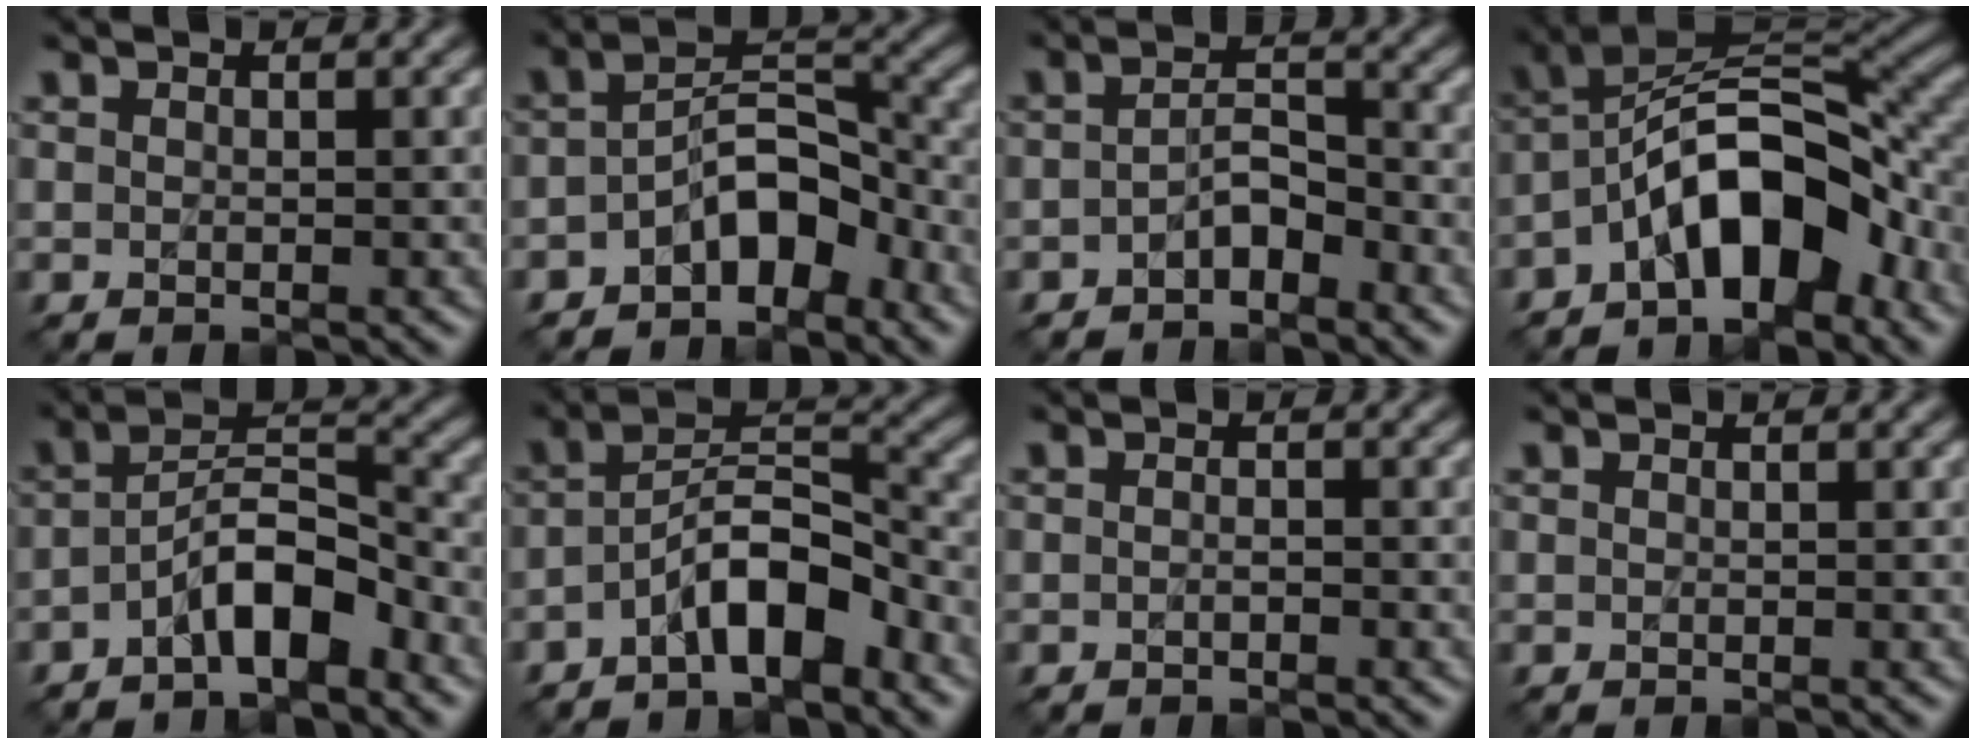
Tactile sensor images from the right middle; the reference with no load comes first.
{"total": 5.6, "force": [-3.2, 2.8, 3.7], "torque": [-0.050, 0.012, -0.065]}
{"total": 2.5, "force": [-1.5, 1.1, 1.6], "torque": [-0.028, 0.011, -0.030]}
{"total": 9.1, "force": [-4.1, 4.2, 6.9], "torque": [-0.094, 0.021, -0.083]}
{"total": 5.5, "force": [-3.0, 2.1, 4.1], "torque": [-0.070, 0.013, -0.058]}
{"total": 6.1, "force": [-3.5, 2.3, 4.4], "torque": [-0.071, 0.013, -0.069]}
{"total": 0.6, "force": [-0.4, 0.2, 0.4], "torque": [-0.011, 0.000, -0.008]}
{"total": 0.0}